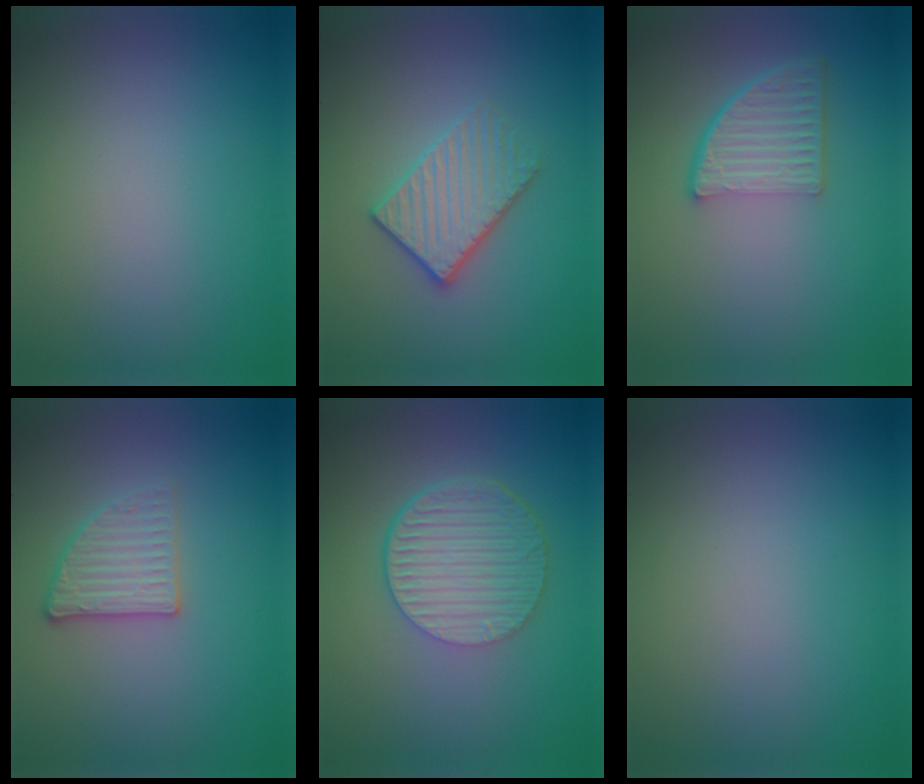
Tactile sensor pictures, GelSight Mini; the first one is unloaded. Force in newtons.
{"total": 3.6, "press": 3.1, "slide": 1.7}
{"total": 4.7, "press": 3.3, "slide": 3.3}
{"total": 2.7, "press": 2.5, "slide": 1.0}
{"total": 6.5, "press": 4.4, "slide": 4.7}
{"total": 0.0}